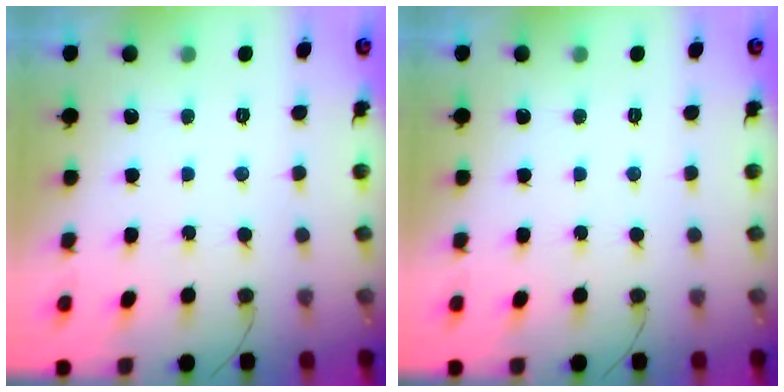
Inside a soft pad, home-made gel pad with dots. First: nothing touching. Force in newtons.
{"total": 0.0}